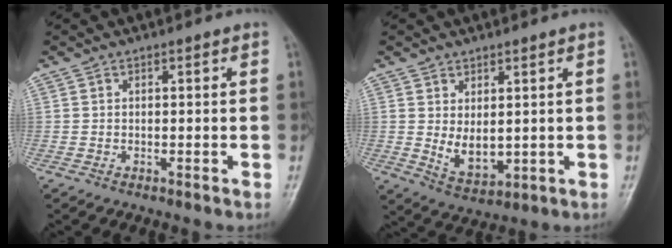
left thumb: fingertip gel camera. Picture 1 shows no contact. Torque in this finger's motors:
{"motor_torque": [0.64, 0.73, 0.70, -0.25, 0.02]}